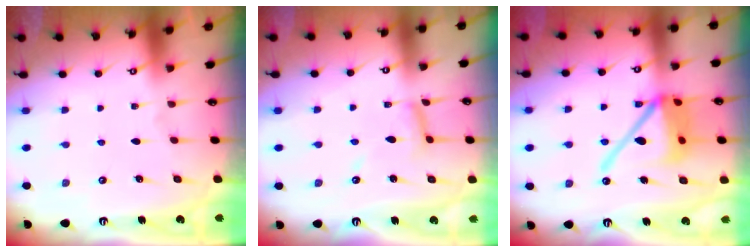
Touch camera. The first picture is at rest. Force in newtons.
{"total": 8.2, "press": 8.2, "slide": 0.4}
{"total": 16.2, "press": 16.0, "slide": 2.3}